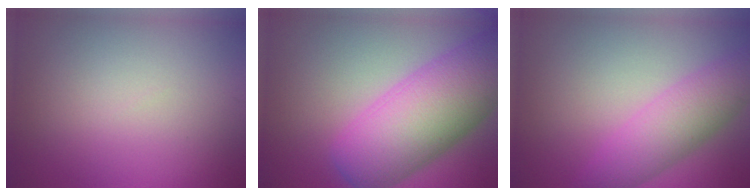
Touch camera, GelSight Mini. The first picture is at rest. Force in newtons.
{"total": 10.9, "press": 10.9, "slide": 0.5}
{"total": 5.1, "press": 5.1, "slide": 0.1}